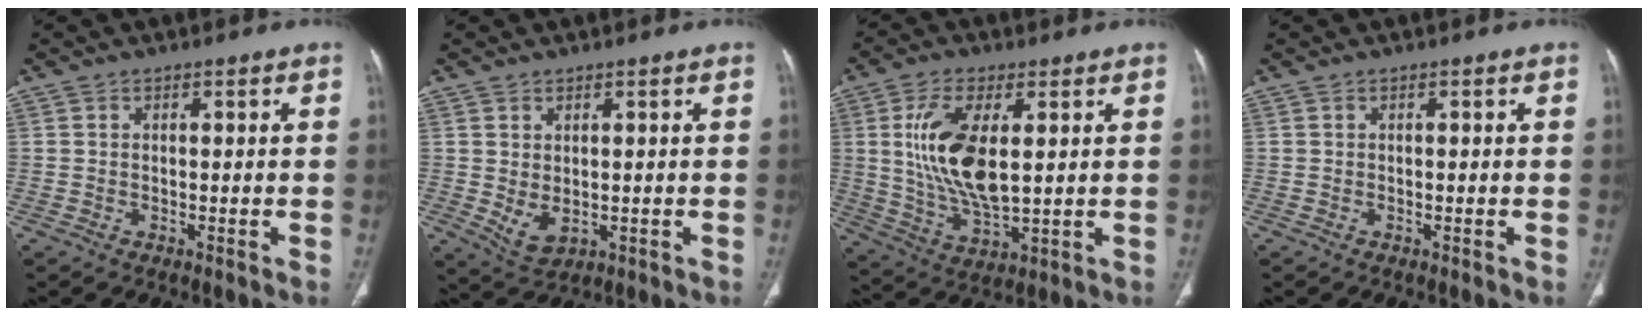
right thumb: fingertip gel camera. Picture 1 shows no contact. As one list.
[{"total": 4.4, "force": [-0.1, 2.8, 3.5], "torque": [-0.061, -0.008, 0.017]}, {"total": 14.2, "force": [2.5, 6.3, 12.5], "torque": [-0.250, -0.021, 0.058]}, {"total": 0.0}]